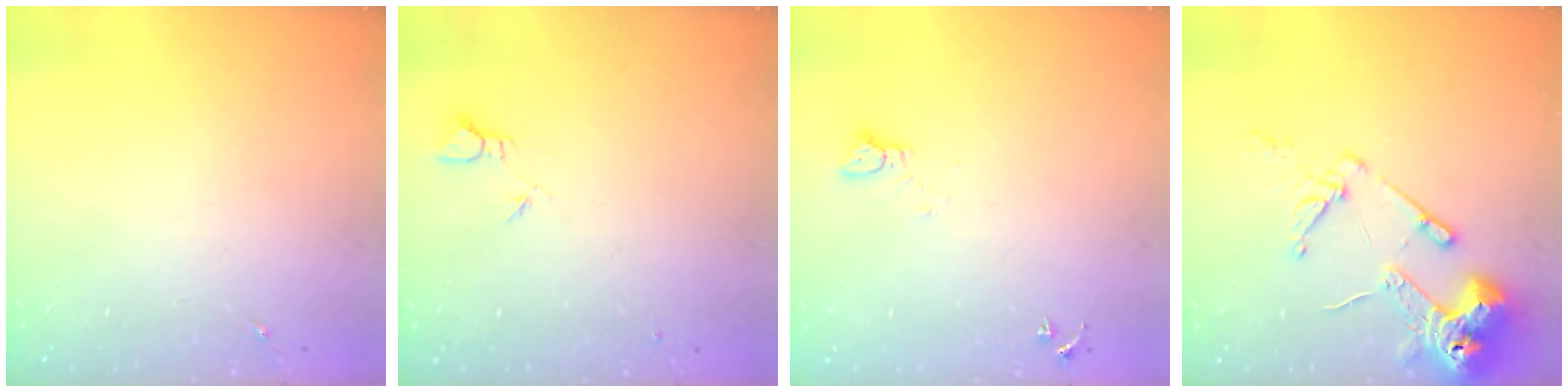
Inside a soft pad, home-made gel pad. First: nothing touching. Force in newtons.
{"total": 2.0, "press": 2.0, "slide": 0.1}
{"total": 2.2, "press": 2.2, "slide": 0.2}
{"total": 14.1, "press": 13.9, "slide": 2.0}